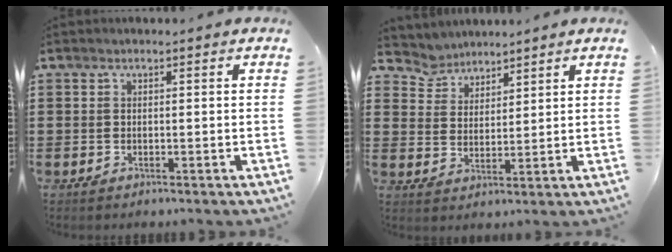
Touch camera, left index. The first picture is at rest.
{"total": 4.2, "force": [3.7, 1.7, -0.7], "torque": [-0.010, -0.012, 0.069]}